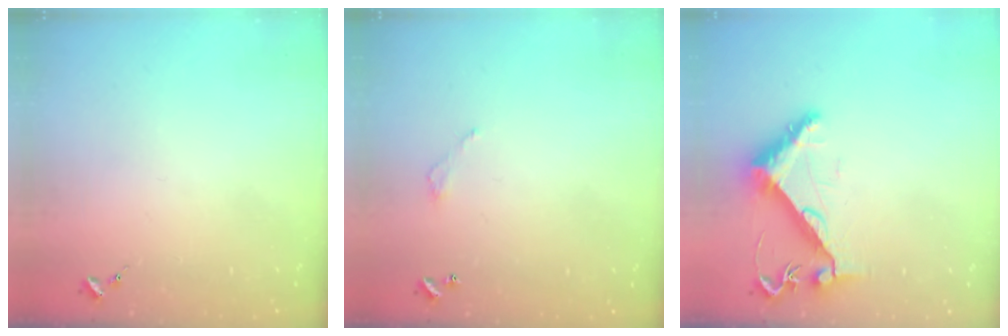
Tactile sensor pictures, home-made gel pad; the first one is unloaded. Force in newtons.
{"total": 3.1, "press": 3.0, "slide": 0.3}
{"total": 8.4, "press": 8.4, "slide": 0.4}